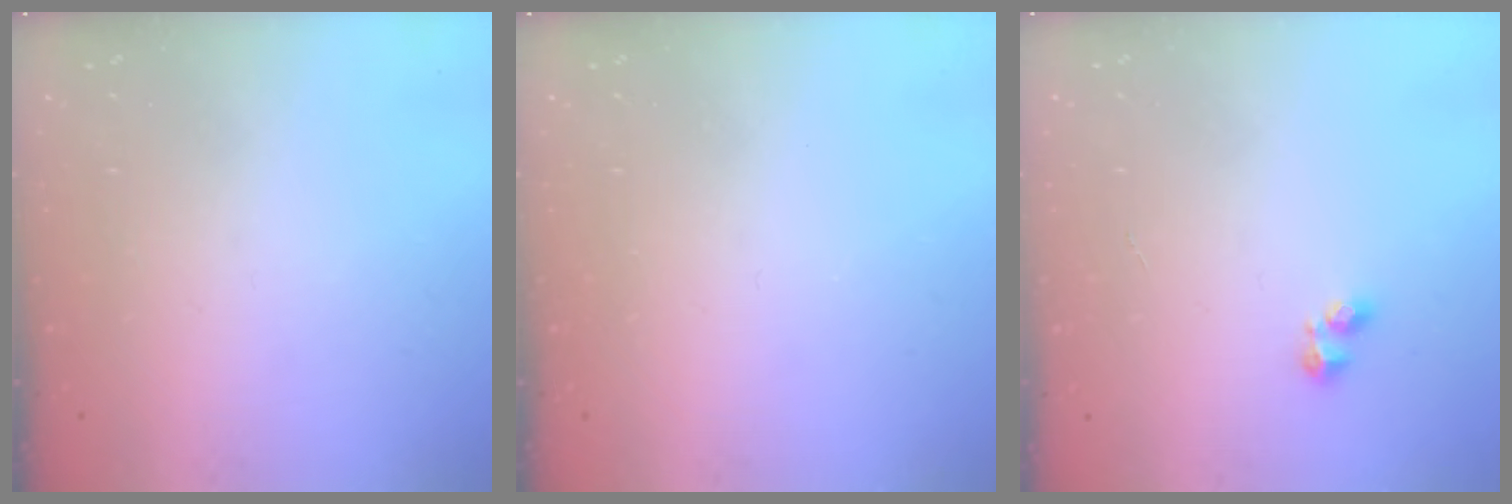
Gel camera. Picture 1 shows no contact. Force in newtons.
{"total": 0.0}
{"total": 2.2, "press": 2.1, "slide": 0.6}